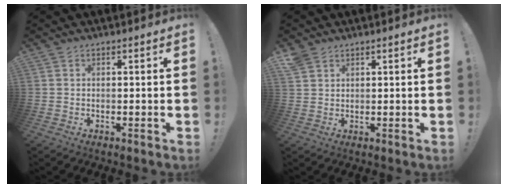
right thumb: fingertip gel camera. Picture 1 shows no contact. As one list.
[{"total": 3.3, "force": [2.6, 1.5, 1.3], "torque": [-0.031, -0.010, 0.051]}]